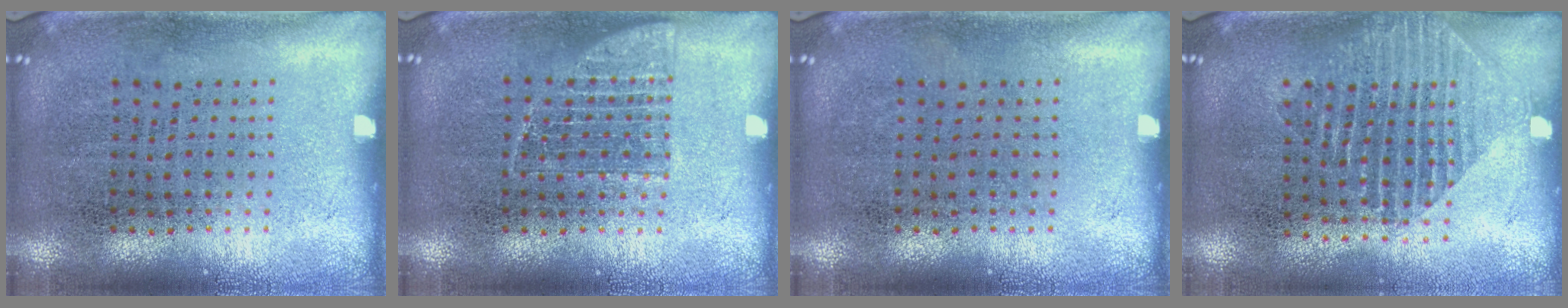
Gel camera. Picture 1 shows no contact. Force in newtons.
{"total": 1.8, "press": 1.7, "slide": 0.5}
{"total": 0.0}
{"total": 1.6, "press": 1.3, "slide": 0.8}